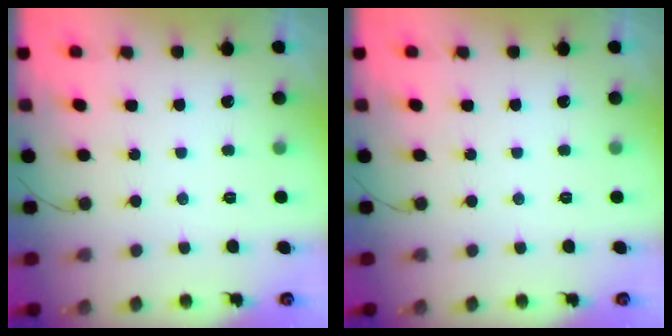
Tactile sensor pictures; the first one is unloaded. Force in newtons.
{"total": 0.0}